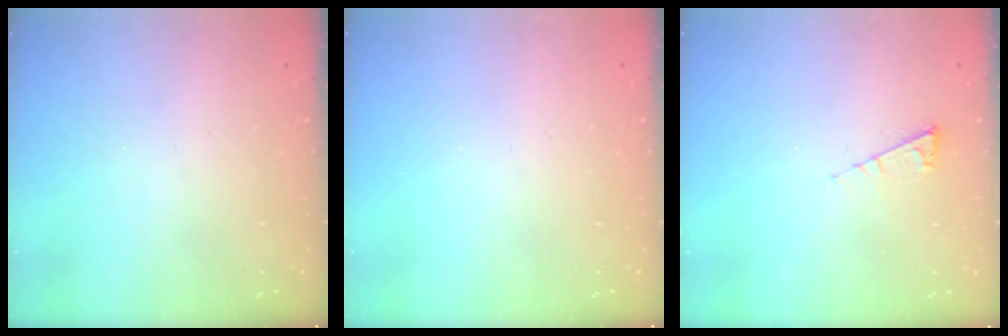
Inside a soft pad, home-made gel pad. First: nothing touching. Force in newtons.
{"total": 0.0}
{"total": 5.5, "press": 5.4, "slide": 0.8}